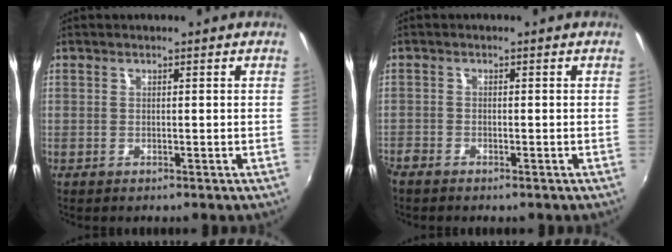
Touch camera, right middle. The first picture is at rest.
{"total": 2.6, "force": [-2.2, 1.1, 0.7], "torque": [-0.020, -0.010, -0.042]}